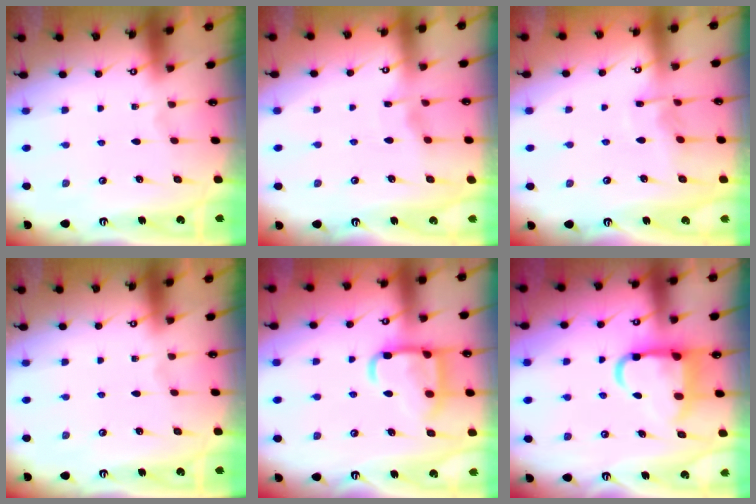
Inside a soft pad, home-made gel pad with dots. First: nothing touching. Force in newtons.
{"total": 3.3, "press": 3.3, "slide": 0.4}
{"total": 5.5, "press": 5.5, "slide": 0.7}
{"total": 0.0}
{"total": 15.2, "press": 15.1, "slide": 1.4}
{"total": 12.6, "press": 12.5, "slide": 1.6}